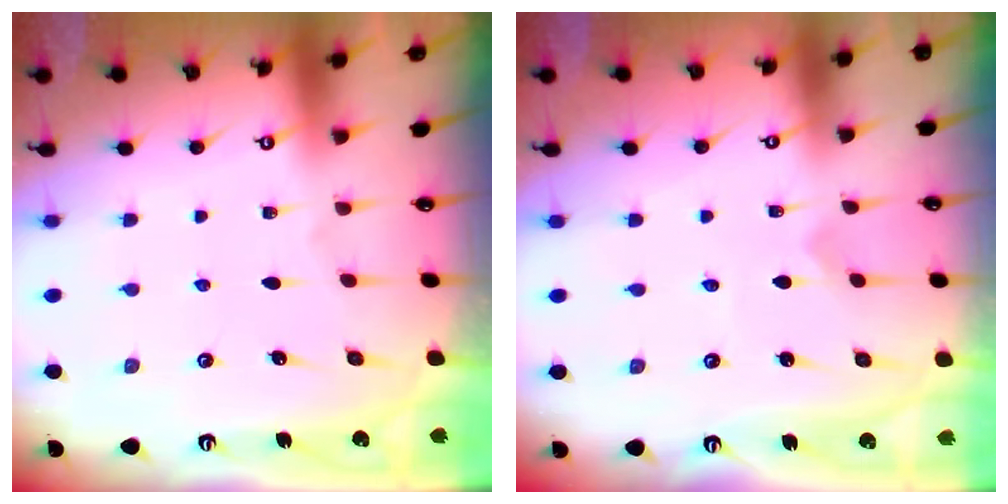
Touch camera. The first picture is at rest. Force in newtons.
{"total": 0.0}